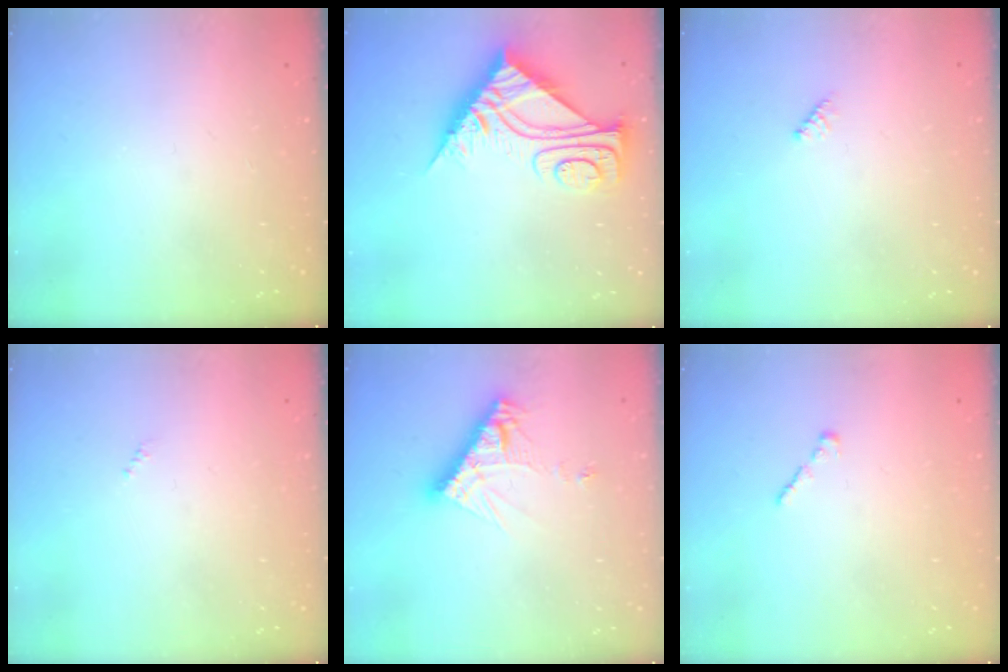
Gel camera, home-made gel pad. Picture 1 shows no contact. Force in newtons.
{"total": 11.1, "press": 11.0, "slide": 0.8}
{"total": 2.3, "press": 2.3, "slide": 0.4}
{"total": 0.0}
{"total": 10.2, "press": 10.1, "slide": 0.8}
{"total": 1.0, "press": 0.9, "slide": 0.5}